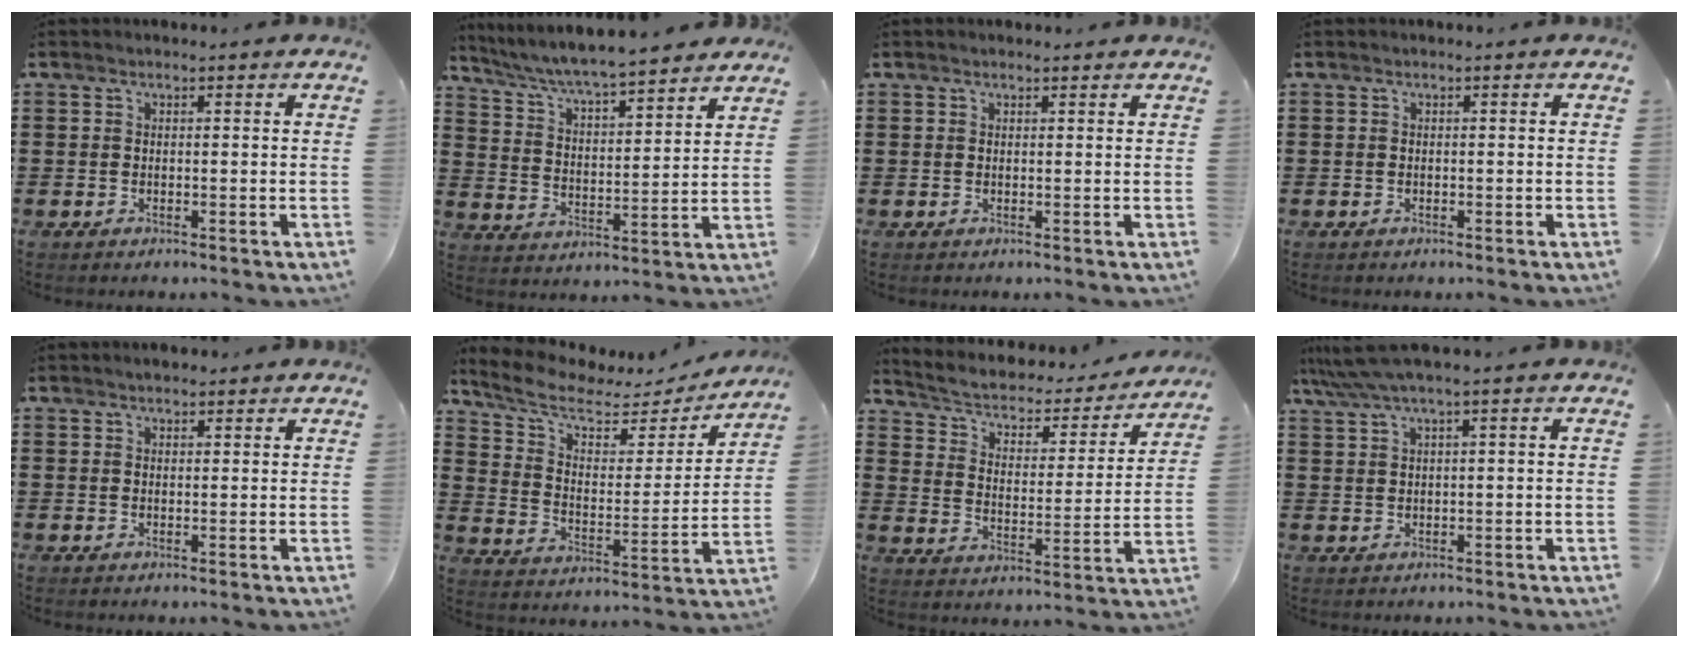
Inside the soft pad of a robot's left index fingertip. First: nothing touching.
{"total": 5.5, "force": [5.3, -0.1, 1.6], "torque": [-0.055, -0.036, 0.087]}
{"total": 0.6, "force": [0.5, 0.2, 0.2], "torque": [-0.005, 0.001, 0.011]}
{"total": 0.0}
{"total": 1.0, "force": [1.0, 0.3, 0.2], "torque": [-0.005, 0.003, 0.019]}
{"total": 7.2, "force": [5.5, 2.8, 3.8], "torque": [-0.099, -0.028, 0.092]}
{"total": 3.0, "force": [2.4, 1.5, 1.1], "torque": [-0.039, -0.022, 0.029]}
{"total": 3.5, "force": [1.7, -0.2, 3.1], "torque": [-0.070, -0.005, 0.027]}